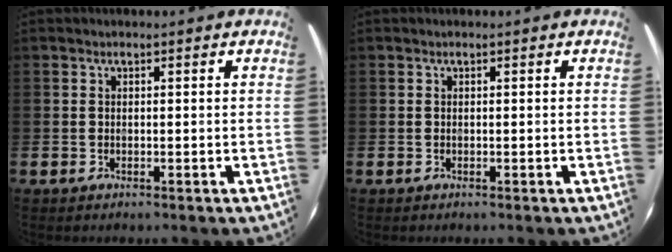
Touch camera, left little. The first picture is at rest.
{"total": 0.0}